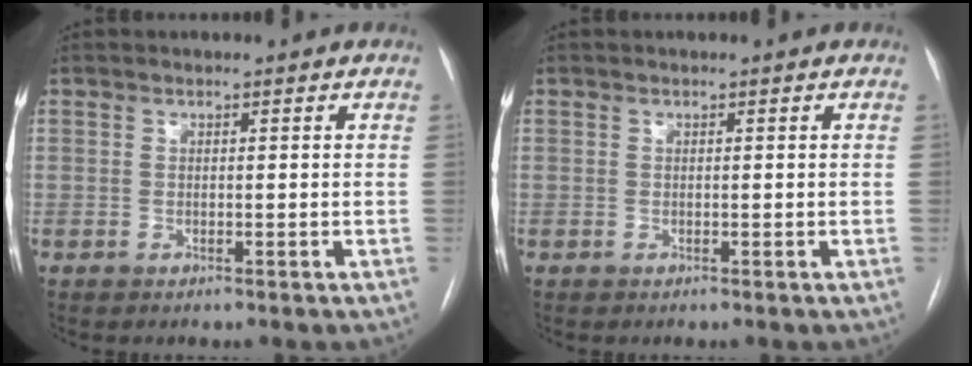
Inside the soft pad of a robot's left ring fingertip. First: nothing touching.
{"total": 0.0}